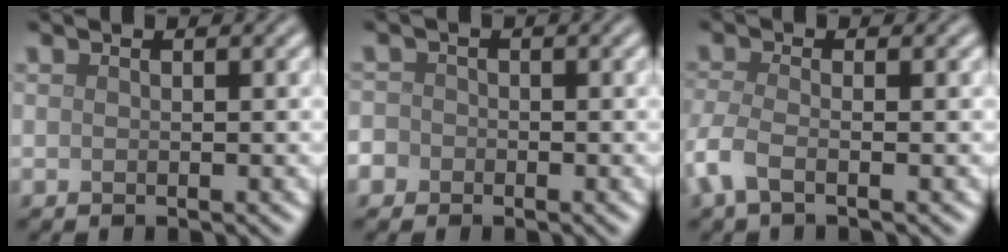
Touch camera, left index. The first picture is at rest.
{"total": 2.4, "force": [-1.2, 2.0, 0.5], "torque": [0.003, 0.006, -0.030]}
{"total": 2.7, "force": [-1.3, 0.8, 2.2], "torque": [-0.057, -0.010, -0.037]}